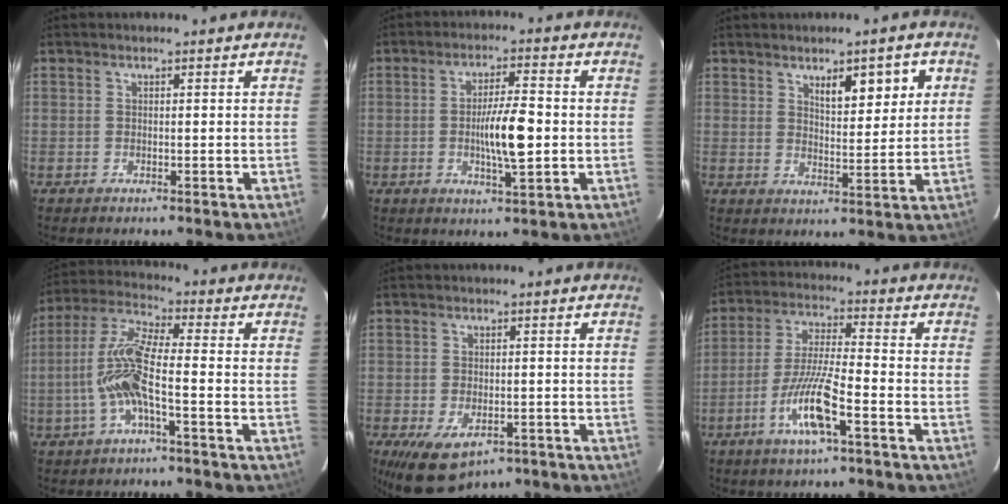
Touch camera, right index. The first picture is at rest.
{"total": 7.8, "force": [-0.9, 1.0, 7.7], "torque": [-0.137, -0.001, -0.015]}
{"total": 6.6, "force": [3.2, 2.0, 5.4], "torque": [-0.082, 0.001, 0.052]}
{"total": 9.6, "force": [-2.4, 1.2, 9.2], "torque": [-0.205, 0.012, -0.053]}
{"total": 8.3, "force": [-5.0, 4.4, 5.0], "torque": [-0.091, -0.011, -0.072]}
{"total": 10.1, "force": [-4.5, 0.7, 9.0], "torque": [-0.178, -0.006, -0.087]}